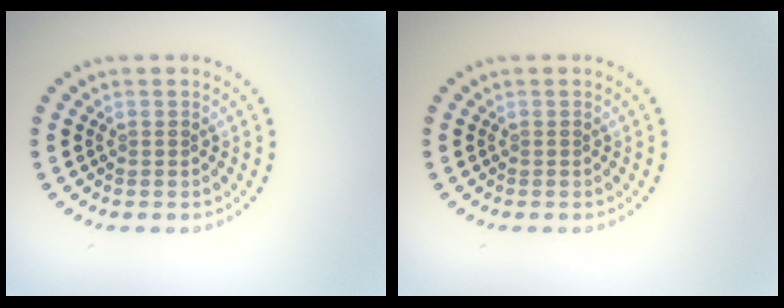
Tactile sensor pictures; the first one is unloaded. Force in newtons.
{"total": 0.0}